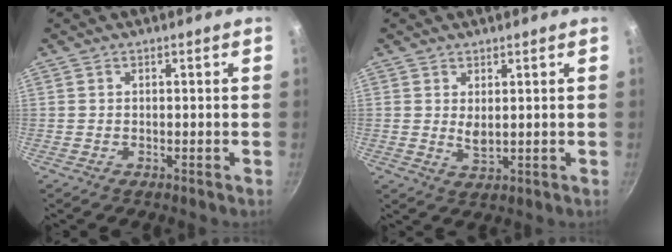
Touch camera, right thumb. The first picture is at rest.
{"total": 2.9, "force": [0.9, 1.4, 2.4], "torque": [-0.041, -0.011, 0.019]}